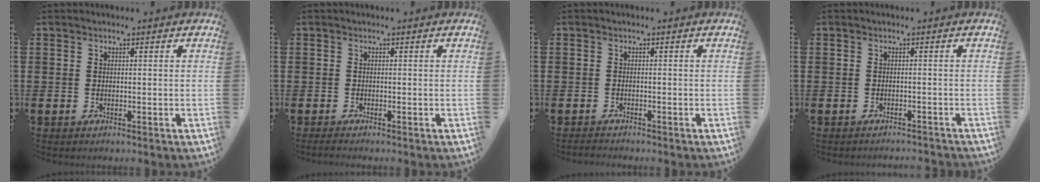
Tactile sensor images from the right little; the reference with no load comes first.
{"total": 0.6, "force": [-0.4, 0.0, 0.4], "torque": [-0.007, -0.001, -0.008]}
{"total": 0.0}
{"total": 0.8, "force": [-0.8, -0.1, 0.0], "torque": [-0.001, 0.000, -0.017]}